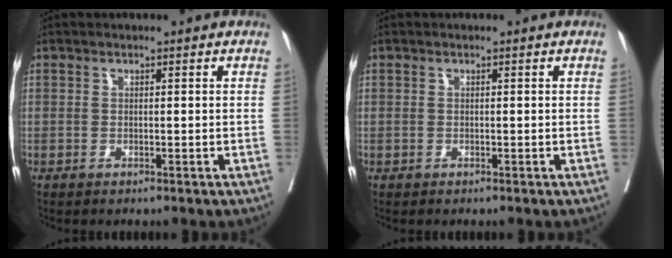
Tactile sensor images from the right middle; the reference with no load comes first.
{"total": 0.0}